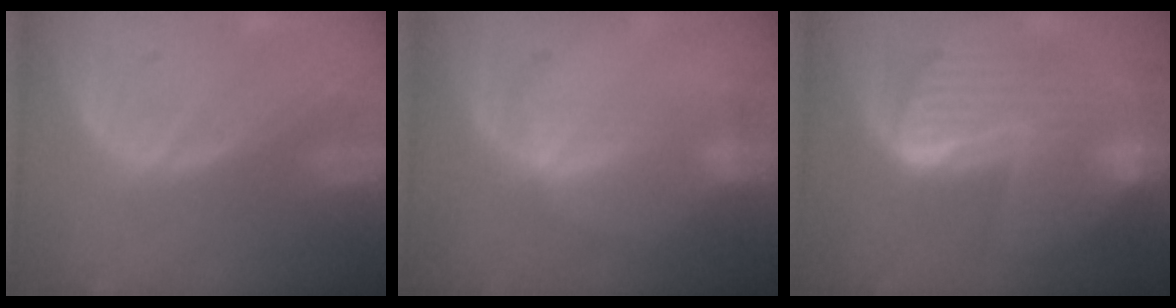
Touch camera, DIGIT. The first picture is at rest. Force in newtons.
{"total": 2.4, "press": 2.4, "slide": 0.4}
{"total": 10.4, "press": 10.4, "slide": 1.0}